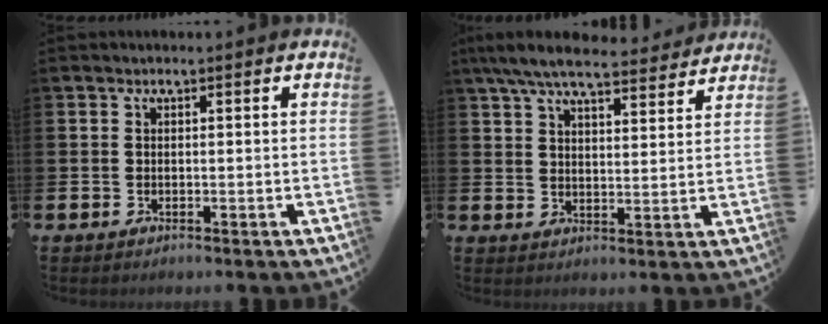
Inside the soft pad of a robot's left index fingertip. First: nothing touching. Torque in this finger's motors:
{"motor_torque": [1.05, -0.96, 1.03, 0.21]}